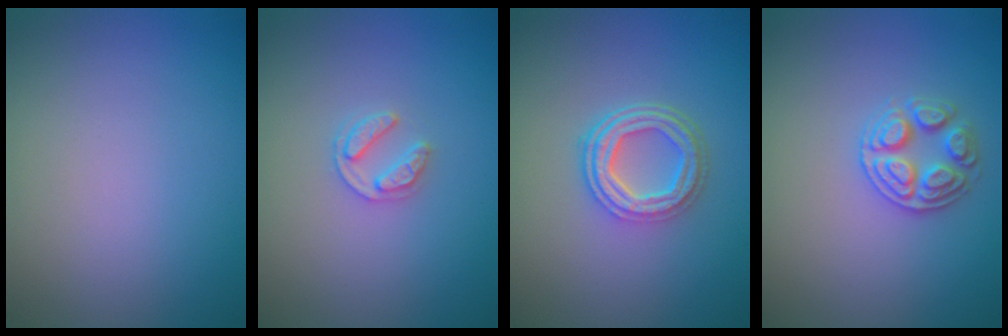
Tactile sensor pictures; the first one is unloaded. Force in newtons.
{"total": 1.8, "press": 1.8, "slide": 0.3}
{"total": 4.2, "press": 3.2, "slide": 2.6}
{"total": 2.7, "press": 2.7, "slide": 0.5}